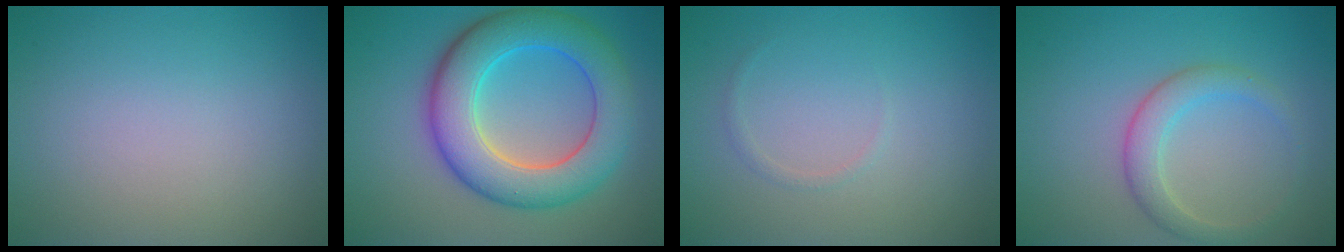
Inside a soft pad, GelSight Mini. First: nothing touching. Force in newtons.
{"total": 8.8, "press": 8.8, "slide": 0.1}
{"total": 0.6, "press": 0.6, "slide": 0.1}
{"total": 2.8, "press": 2.8, "slide": 0.0}